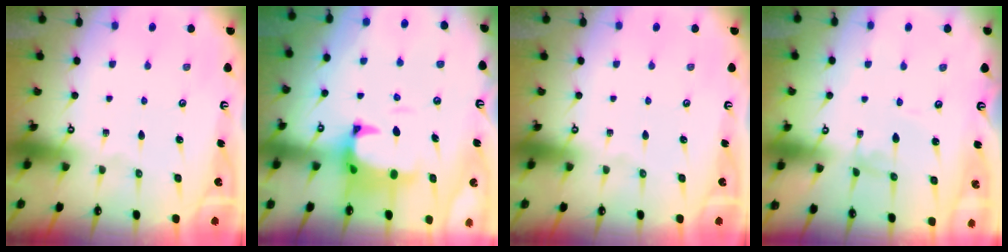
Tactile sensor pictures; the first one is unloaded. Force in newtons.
{"total": 2.8, "press": 2.6, "slide": 1.2}
{"total": 0.0}
{"total": 2.7, "press": 2.7, "slide": 0.1}